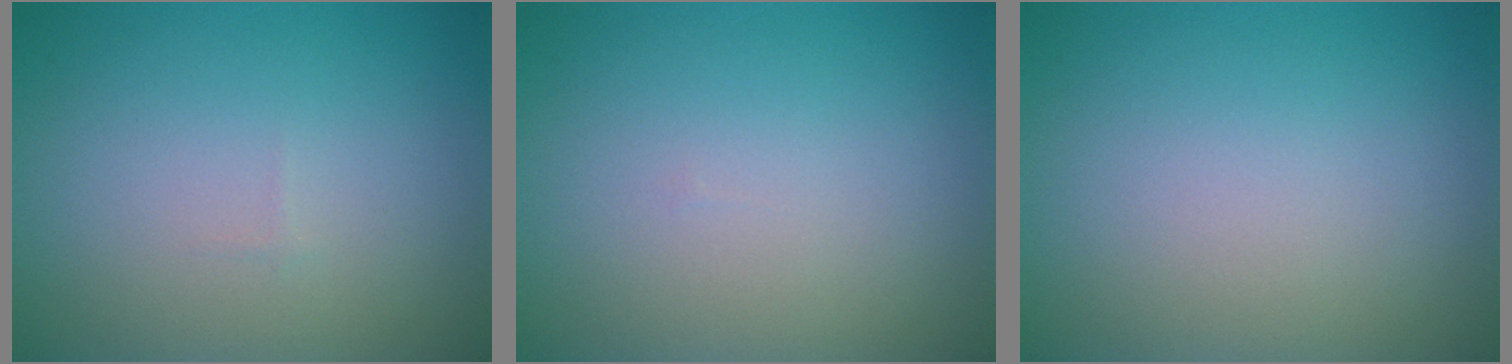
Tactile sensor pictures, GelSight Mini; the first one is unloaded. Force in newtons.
{"total": 0.0}
{"total": 0.0}